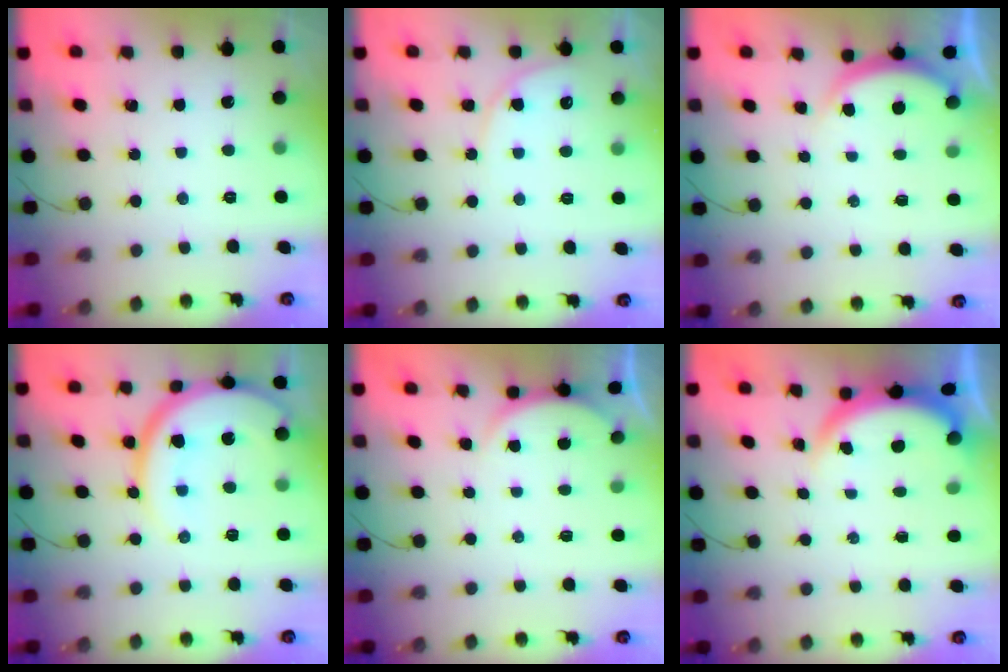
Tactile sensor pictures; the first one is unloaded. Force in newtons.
{"total": 6.7, "press": 6.7, "slide": 0.3}
{"total": 3.3, "press": 3.2, "slide": 0.7}
{"total": 15.2, "press": 15.1, "slide": 1.4}
{"total": 2.2, "press": 2.1, "slide": 0.5}
{"total": 4.0, "press": 3.8, "slide": 1.0}